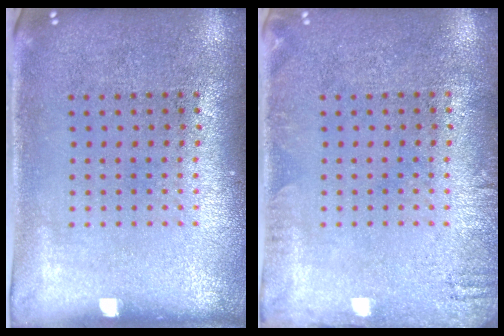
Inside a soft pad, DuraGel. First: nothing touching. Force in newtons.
{"total": 1.4, "press": 1.3, "slide": 0.2}